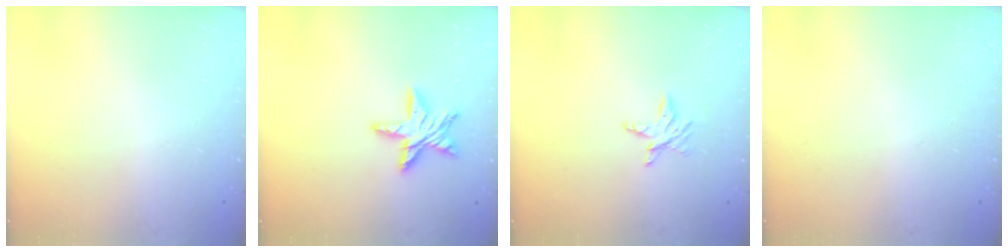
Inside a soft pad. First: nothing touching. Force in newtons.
{"total": 11.8, "press": 11.8, "slide": 1.0}
{"total": 4.9, "press": 4.8, "slide": 0.6}
{"total": 0.0}